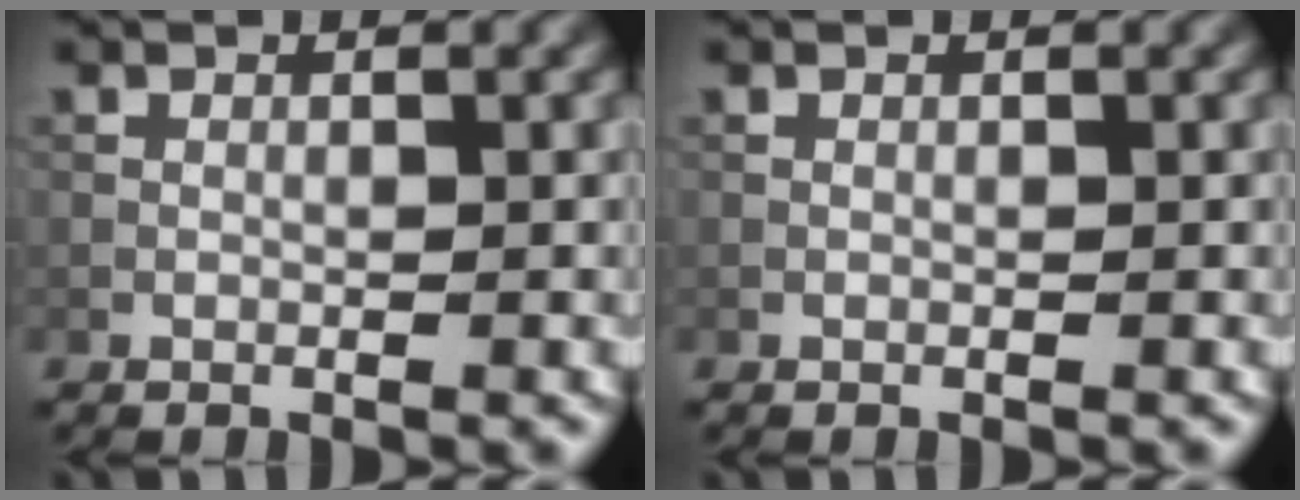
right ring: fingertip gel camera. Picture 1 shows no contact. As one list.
[{"total": 0.0}]